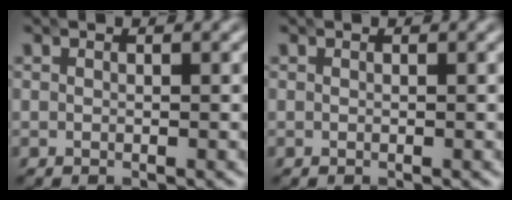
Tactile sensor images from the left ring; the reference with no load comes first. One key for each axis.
{"total": 0.0}